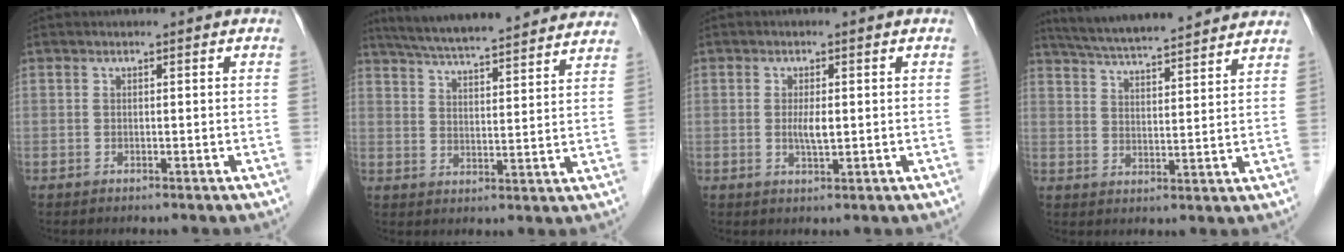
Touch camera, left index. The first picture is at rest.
{"total": 24.5, "force": [22.1, 2.7, 10.4], "torque": [-0.167, 0.014, 0.294]}
{"total": 2.6, "force": [0.0, 0.5, 2.5], "torque": [-0.052, -0.003, 0.004]}
{"total": 18.7, "force": [16.8, 1.7, 8.1], "torque": [-0.132, 0.037, 0.238]}